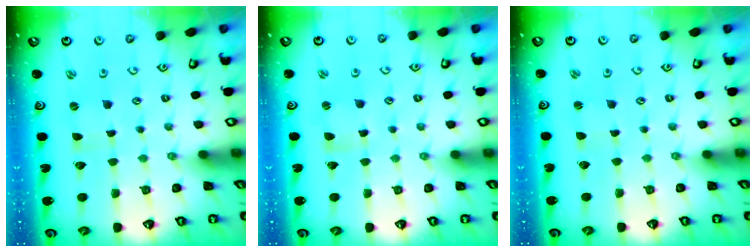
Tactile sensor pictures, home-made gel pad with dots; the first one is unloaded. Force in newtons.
{"total": 1.7, "press": 1.7, "slide": 0.4}
{"total": 0.0}